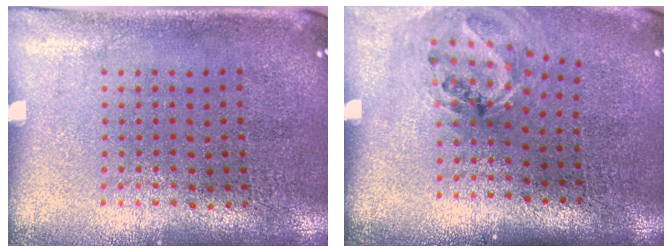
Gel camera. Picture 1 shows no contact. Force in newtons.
{"total": 1.2, "press": 1.0, "slide": 0.6}